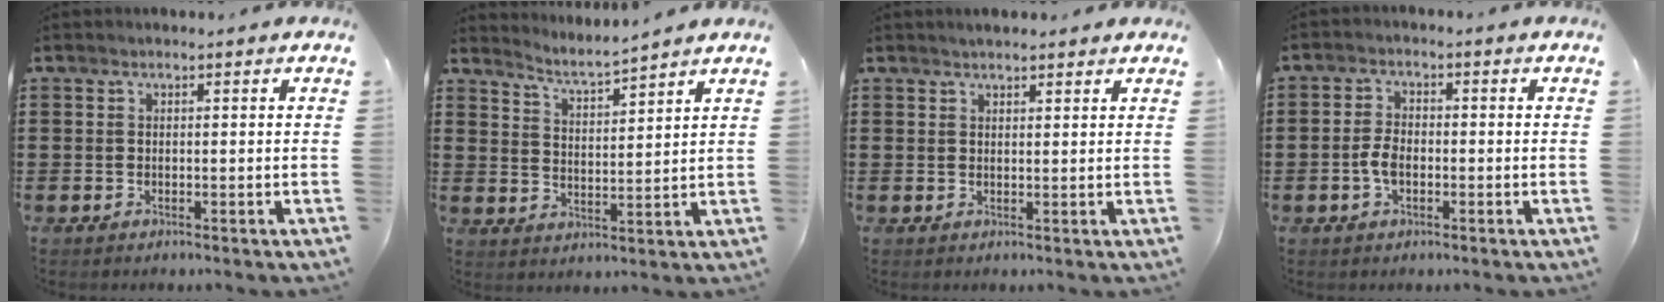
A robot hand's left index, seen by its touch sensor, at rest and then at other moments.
{"total": 3.8, "force": [3.7, -0.4, 0.9], "torque": [-0.033, -0.025, 0.061]}
{"total": 1.7, "force": [1.6, 0.3, 0.4], "torque": [-0.010, 0.005, 0.030]}
{"total": 3.5, "force": [-0.8, 1.9, 2.9], "torque": [-0.075, -0.003, -0.022]}